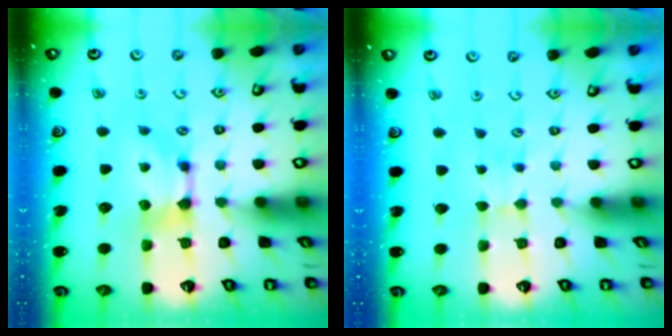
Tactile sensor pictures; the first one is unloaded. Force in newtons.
{"total": 3.2, "press": 3.2, "slide": 0.3}